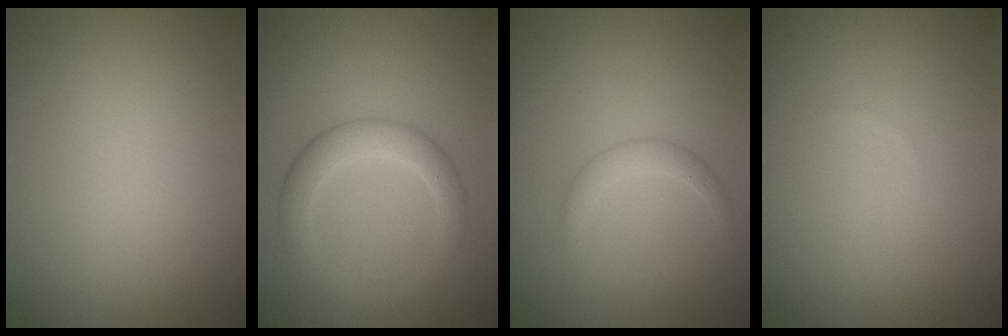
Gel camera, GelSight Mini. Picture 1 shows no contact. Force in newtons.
{"total": 3.4, "press": 3.4, "slide": 0.2}
{"total": 1.5, "press": 1.5, "slide": 0.1}
{"total": 0.0}